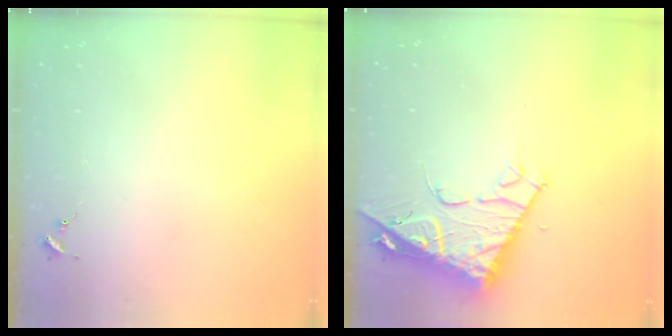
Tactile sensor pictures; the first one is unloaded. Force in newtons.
{"total": 13.9, "press": 13.8, "slide": 1.4}